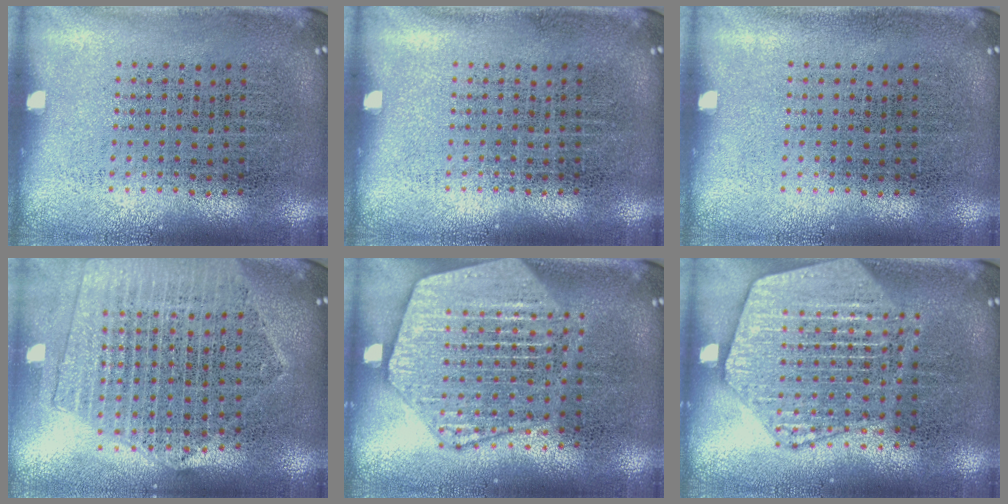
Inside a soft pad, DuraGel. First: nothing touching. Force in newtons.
{"total": 0.0}
{"total": 0.0}
{"total": 2.0, "press": 1.8, "slide": 0.9}
{"total": 3.2, "press": 3.1, "slide": 0.4}
{"total": 3.9, "press": 3.9, "slide": 0.4}